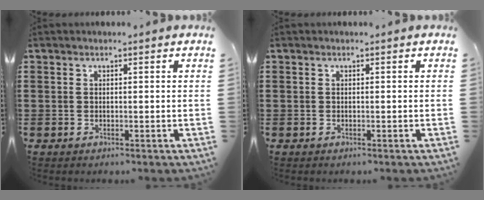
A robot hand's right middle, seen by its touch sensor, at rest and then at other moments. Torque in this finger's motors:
{"motor_torque": [-2.14, 0.00, 0.00, -0.01]}